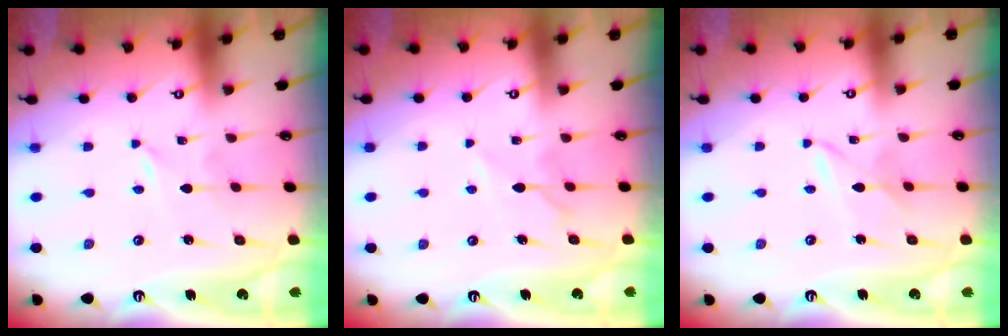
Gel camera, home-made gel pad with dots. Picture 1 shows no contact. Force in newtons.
{"total": 5.9, "press": 5.8, "slide": 0.8}
{"total": 2.6, "press": 2.6, "slide": 0.2}